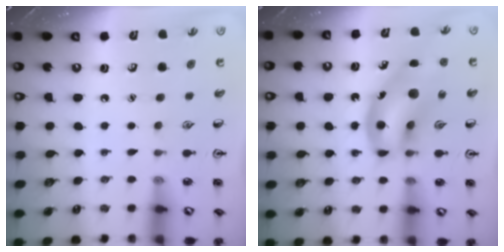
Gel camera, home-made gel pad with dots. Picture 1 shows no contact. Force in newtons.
{"total": 14.2, "press": 13.6, "slide": 3.8}